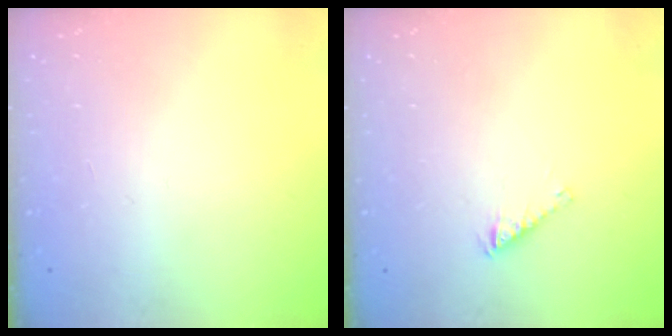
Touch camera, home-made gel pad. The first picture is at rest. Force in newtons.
{"total": 2.7, "press": 2.6, "slide": 0.4}